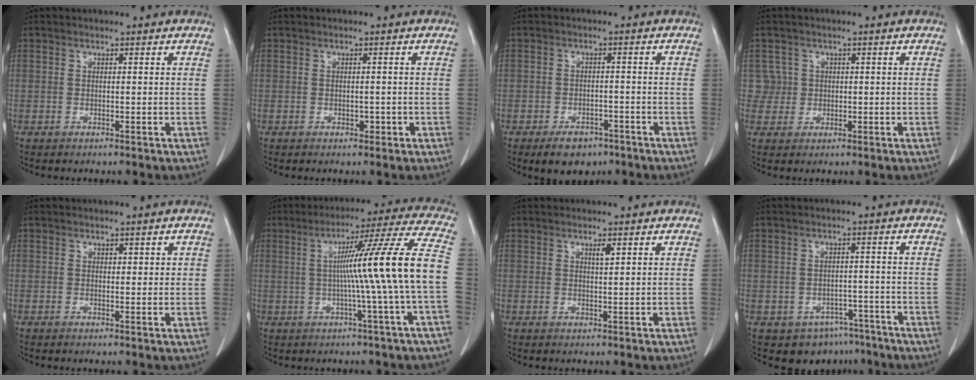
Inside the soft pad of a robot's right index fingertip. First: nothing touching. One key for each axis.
{"total": 1.7, "fx": -0.7, "fy": 1.2, "fz": 1.0, "tx": -0.011, "ty": 0.003, "tz": -0.003}
{"total": 5.3, "fx": -3.6, "fy": 3.1, "fz": 2.4, "tx": -0.036, "ty": 0.002, "tz": -0.049}
{"total": 2.8, "fx": 0.4, "fy": 2.7, "fz": -0.5, "tx": 0.026, "ty": 0.008, "tz": 0.005}
{"total": 1.5, "fx": 0.5, "fy": 0.7, "fz": 1.2, "tx": -0.012, "ty": 0.004, "tz": 0.008}
{"total": 15.0, "fx": -0.8, "fy": -2.7, "fz": 14.8, "tx": -0.210, "ty": 0.010, "tz": -0.015}
{"total": 1.2, "fx": 0.7, "fy": 0.1, "fz": 1.0, "tx": -0.019, "ty": -0.004, "tz": 0.012}
{"total": 6.7, "fx": -4.3, "fy": 4.8, "fz": 1.5, "tx": -0.007, "ty": 0.015, "tz": -0.051}